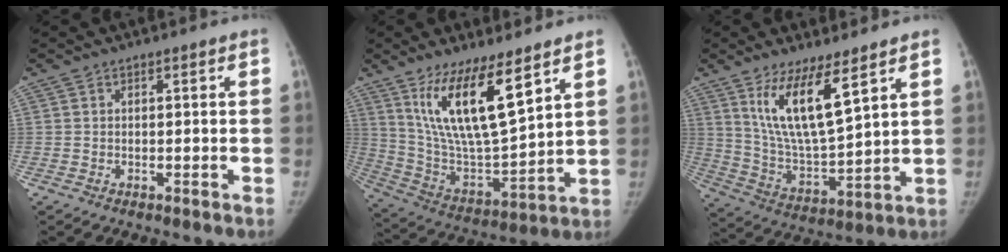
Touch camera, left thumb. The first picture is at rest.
{"total": 18.0, "force": [10.0, 5.0, 14.1], "torque": [-0.245, -0.060, 0.203]}
{"total": 13.7, "force": [7.5, 3.6, 10.8], "torque": [-0.190, -0.053, 0.157]}